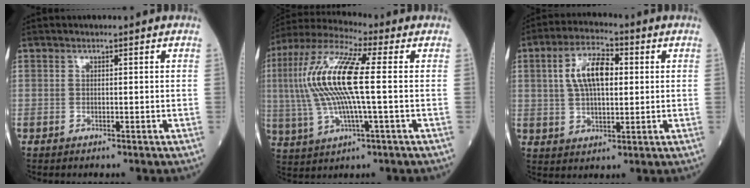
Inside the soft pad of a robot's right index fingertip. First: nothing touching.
{"total": 15.2, "force": [1.0, 2.2, 15.0], "torque": [-0.327, 0.017, 0.011]}
{"total": 9.0, "force": [1.9, 3.8, 7.9], "torque": [-0.154, 0.018, 0.033]}